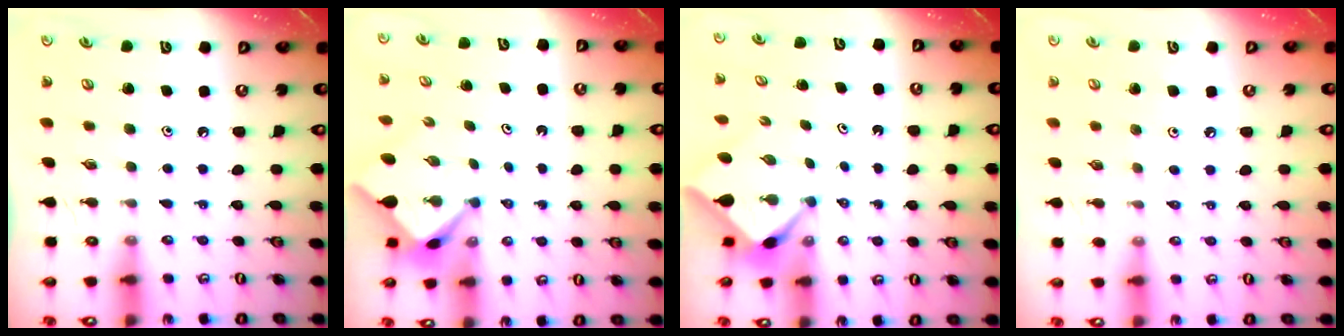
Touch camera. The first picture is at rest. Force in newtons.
{"total": 2.8, "press": 2.7, "slide": 0.4}
{"total": 2.6, "press": 2.5, "slide": 0.4}
{"total": 1.7, "press": 1.7, "slide": 0.3}